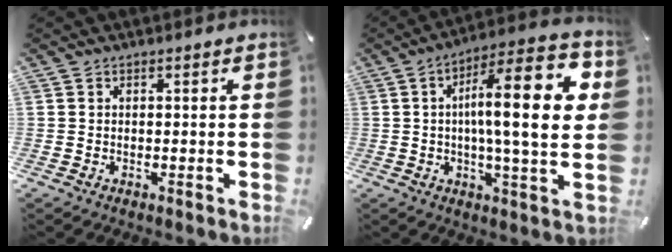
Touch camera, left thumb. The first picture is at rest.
{"total": 19.8, "force": [3.4, 4.4, 19.0], "torque": [-0.295, -0.006, 0.040]}